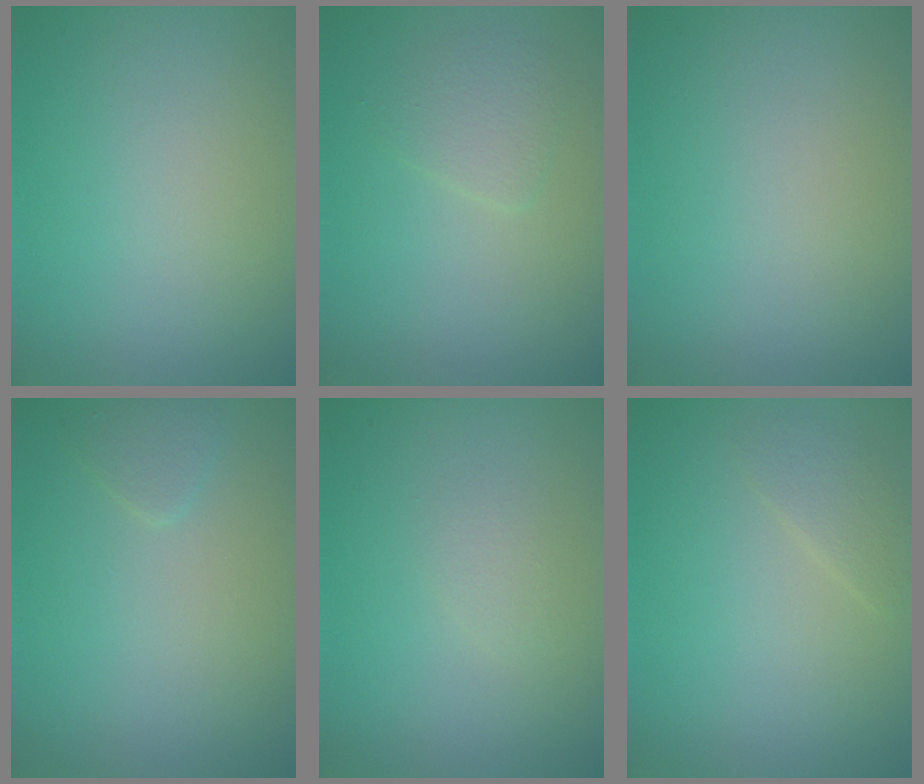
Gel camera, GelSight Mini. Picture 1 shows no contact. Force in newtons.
{"total": 1.8, "press": 1.8, "slide": 0.1}
{"total": 0.0}
{"total": 0.9, "press": 0.9, "slide": 0.1}
{"total": 1.0, "press": 1.0, "slide": 0.0}
{"total": 1.4, "press": 1.4, "slide": 0.1}